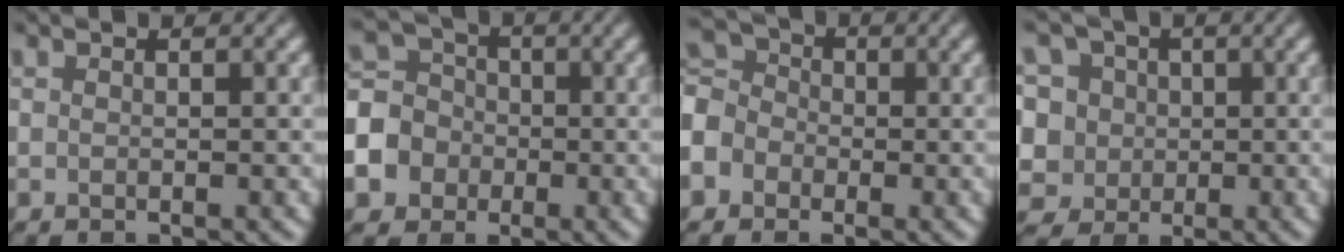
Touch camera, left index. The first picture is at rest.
{"total": 8.3, "force": [-2.8, 7.5, 2.0], "torque": [-0.065, -0.004, -0.076]}
{"total": 6.6, "force": [-2.5, 5.6, 2.6], "torque": [-0.072, 0.005, -0.060]}
{"total": 10.9, "force": [3.4, 8.8, 5.4], "torque": [-0.117, 0.042, 0.023]}